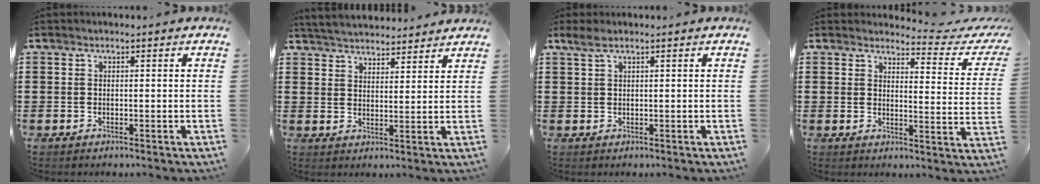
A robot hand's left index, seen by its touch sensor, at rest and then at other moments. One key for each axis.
{"total": 4.2, "fx": 4.1, "fy": 0.3, "fz": 0.3, "tx": -0.022, "ty": -0.018, "tz": 0.075}
{"total": 1.6, "fx": 0.8, "fy": 0.4, "fz": 1.4, "tx": -0.029, "ty": 0.002, "tz": 0.016}
{"total": 3.9, "fx": 3.5, "fy": 0.4, "fz": 1.6, "tx": -0.033, "ty": -0.022, "tz": 0.055}